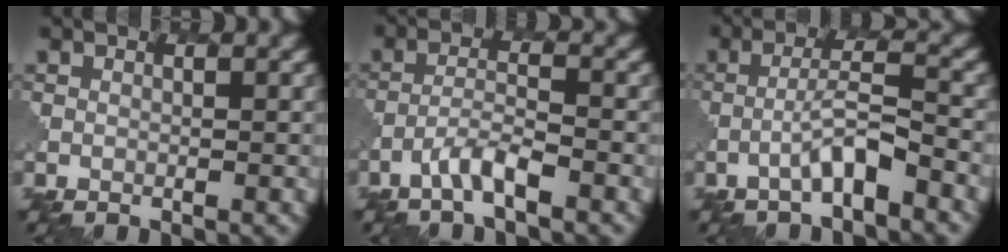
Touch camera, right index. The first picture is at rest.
{"total": 2.7, "force": [-1.8, 0.4, 2.0], "torque": [-0.039, 0.007, -0.039]}
{"total": 3.2, "force": [-1.7, 0.4, 2.7], "torque": [-0.049, 0.017, -0.031]}